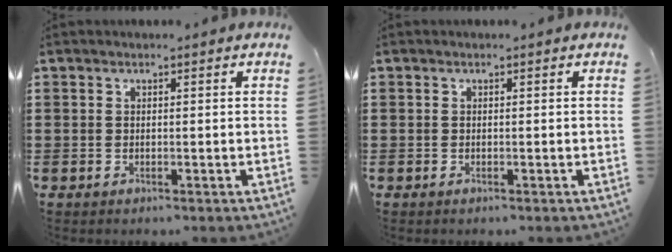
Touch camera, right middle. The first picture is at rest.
{"total": 0.0}